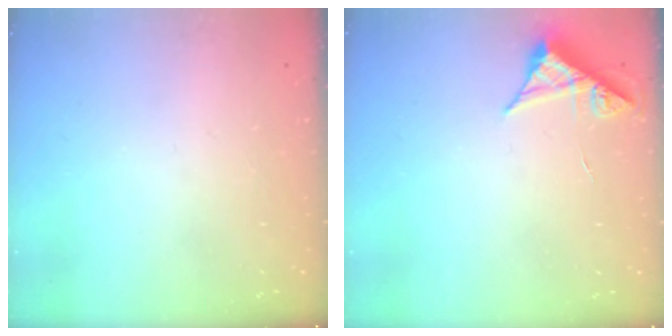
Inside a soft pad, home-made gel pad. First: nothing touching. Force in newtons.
{"total": 5.3, "press": 5.2, "slide": 0.6}